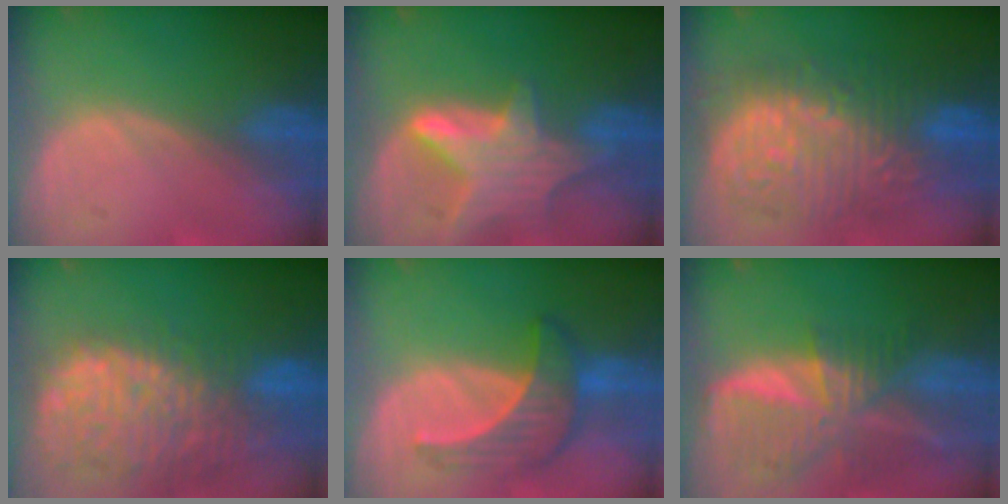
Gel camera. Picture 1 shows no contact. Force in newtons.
{"total": 7.5, "press": 7.0, "slide": 2.9}
{"total": 13.1, "press": 13.1, "slide": 1.2}
{"total": 14.4, "press": 11.9, "slide": 8.2}
{"total": 7.0, "press": 6.6, "slide": 2.2}
{"total": 9.5, "press": 8.3, "slide": 4.6}